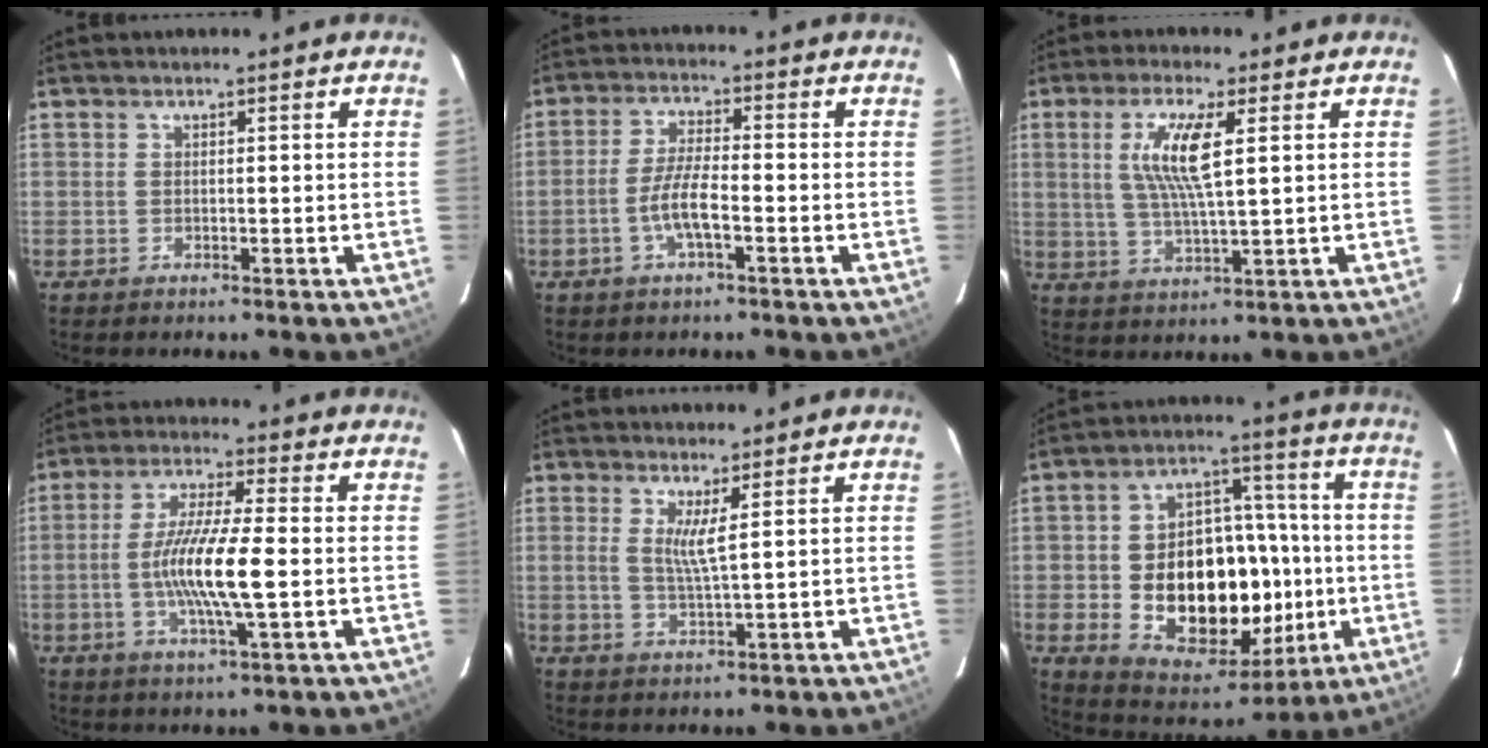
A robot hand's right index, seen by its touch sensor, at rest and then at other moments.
{"total": 5.8, "force": [-2.4, 1.1, 5.2], "torque": [-0.106, 0.000, -0.046]}
{"total": 8.7, "force": [2.4, 1.1, 8.3], "torque": [-0.165, -0.002, 0.048]}
{"total": 11.3, "force": [-1.7, 1.0, 11.1], "torque": [-0.210, -0.006, -0.034]}
{"total": 3.5, "force": [1.5, -0.4, 3.1], "torque": [-0.061, -0.013, 0.024]}
{"total": 21.7, "force": [-3.0, 15.0, 15.5], "torque": [-0.284, 0.024, -0.016]}